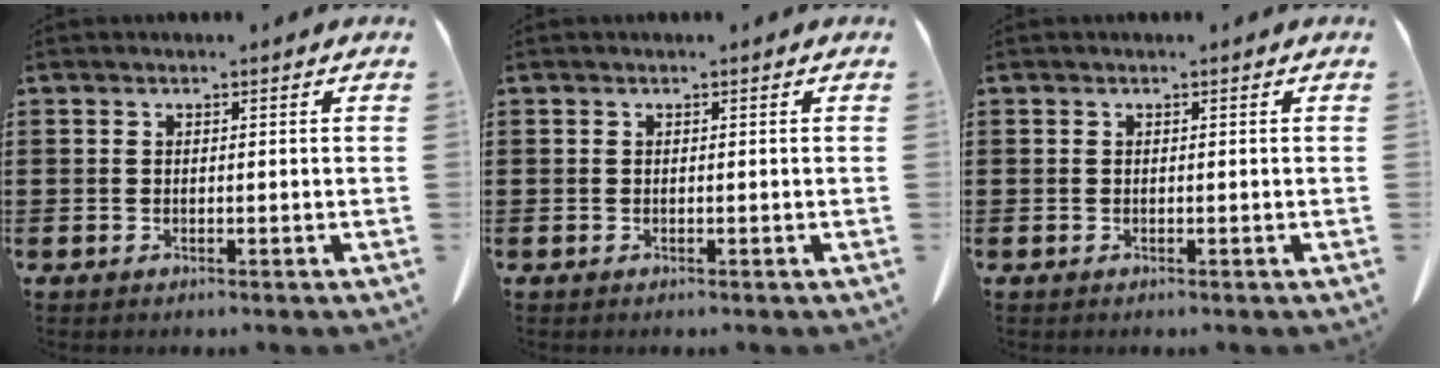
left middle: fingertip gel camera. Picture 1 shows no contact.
{"total": 0.0}
{"total": 0.0}